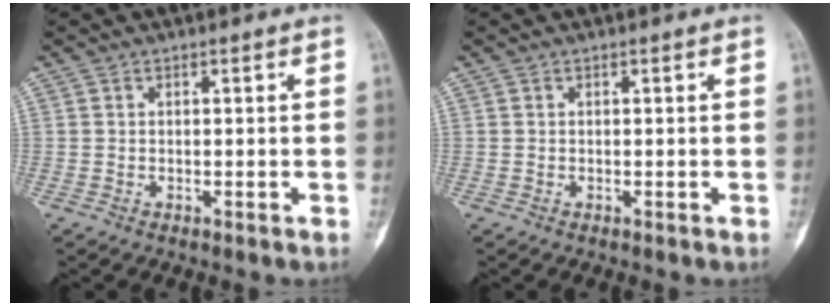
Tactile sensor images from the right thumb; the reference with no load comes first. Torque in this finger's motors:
{"motor_torque": [0.05, 0.03, 0.05, -0.04, 0.02]}